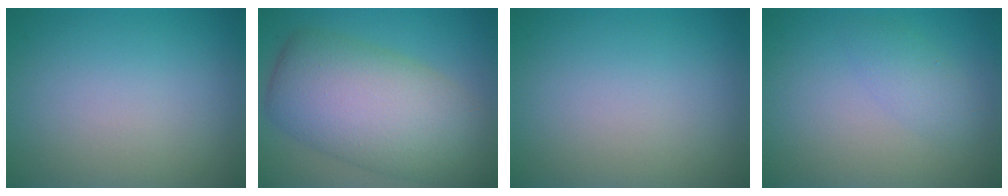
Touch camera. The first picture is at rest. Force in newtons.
{"total": 10.7, "press": 10.7, "slide": 0.2}
{"total": 0.0}
{"total": 1.9, "press": 1.9, "slide": 0.0}